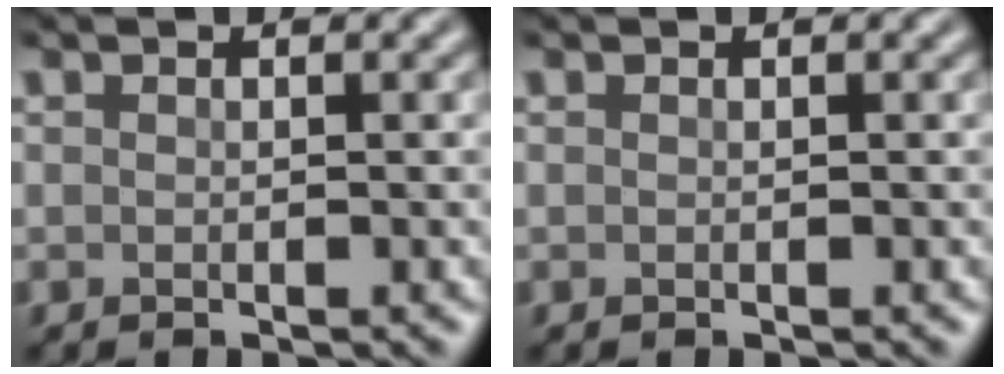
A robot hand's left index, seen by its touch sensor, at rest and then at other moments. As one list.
[{"total": 0.0}]